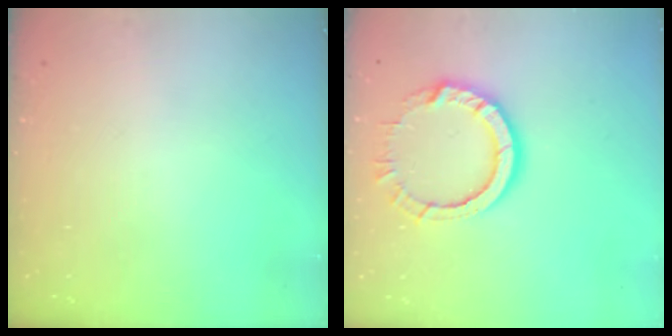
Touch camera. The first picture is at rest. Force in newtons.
{"total": 9.8, "press": 9.8, "slide": 0.4}